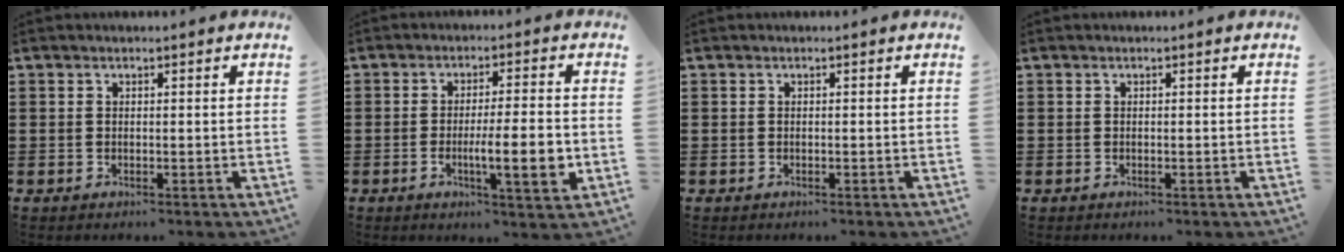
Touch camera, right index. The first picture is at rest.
{"total": 8.2, "force": [-1.7, 1.2, 7.9], "torque": [-0.128, -0.012, -0.029]}
{"total": 0.0}
{"total": 0.0}